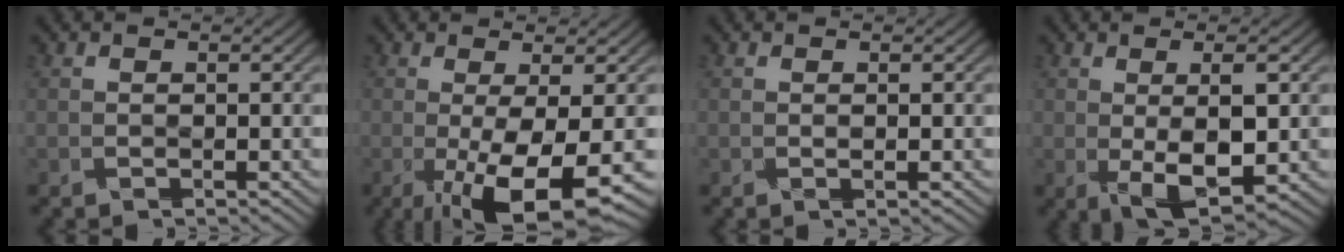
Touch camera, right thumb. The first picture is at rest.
{"total": 10.4, "force": [-2.8, 2.9, 9.6], "torque": [-0.163, -0.015, -0.031]}
{"total": 0.7, "force": [0.1, 0.1, 0.7], "torque": [-0.015, -0.001, 0.001]}
{"total": 6.8, "force": [-0.4, 2.3, 6.4], "torque": [-0.114, -0.004, -0.002]}